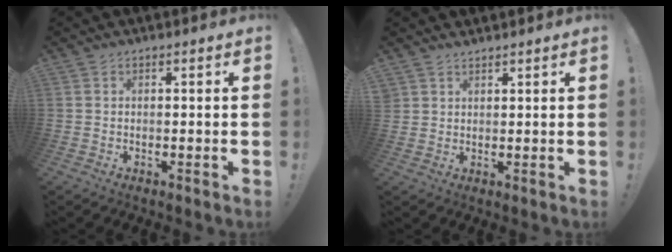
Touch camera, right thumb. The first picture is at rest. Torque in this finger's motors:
{"motor_torque": [0.32, 0.37, 0.17, 0.17, 0.00]}